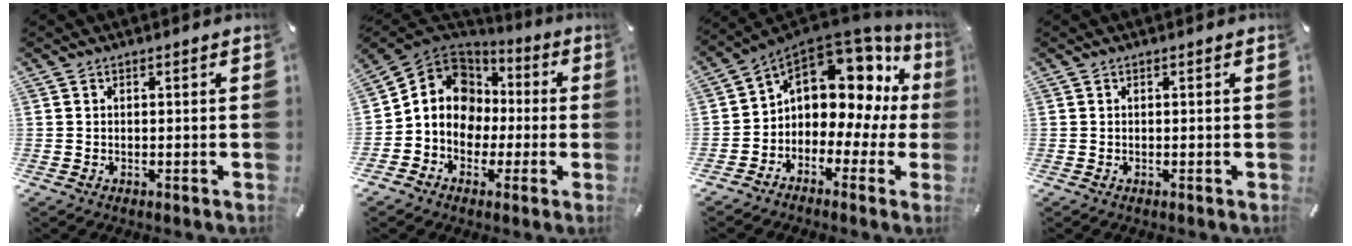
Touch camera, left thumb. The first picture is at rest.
{"total": 11.1, "force": [-0.4, 10.4, 4.0], "torque": [-0.091, -0.002, -0.003]}
{"total": 10.8, "force": [5.6, 7.5, 5.4], "torque": [-0.082, -0.057, 0.096]}
{"total": 0.0}